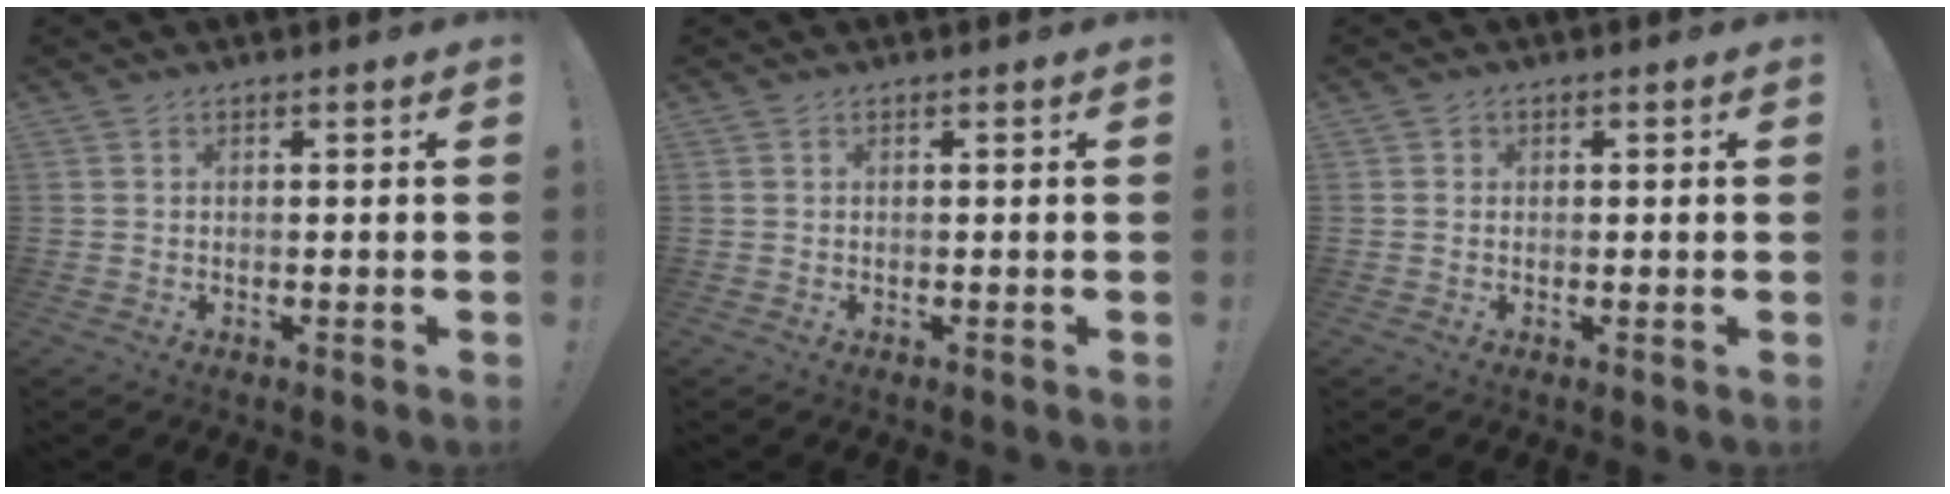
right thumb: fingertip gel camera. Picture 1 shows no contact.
{"total": 0.0}
{"total": 0.9, "force": [0.1, 0.9, 0.0], "torque": [0.006, 0.002, 0.000]}